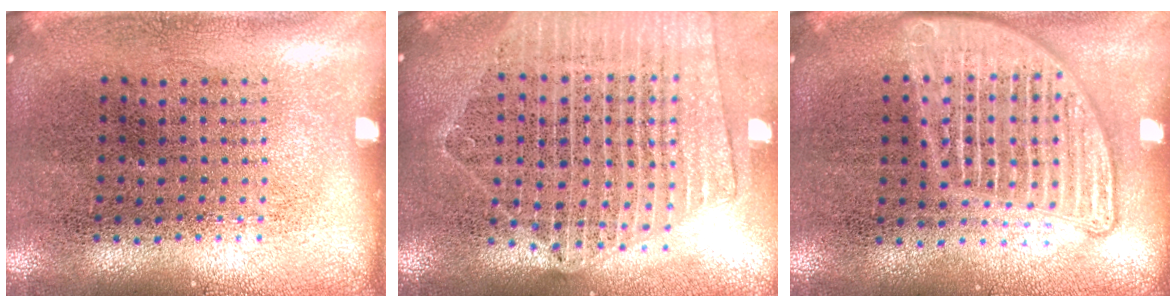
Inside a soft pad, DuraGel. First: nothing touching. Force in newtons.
{"total": 2.2, "press": 2.0, "slide": 0.9}
{"total": 2.8, "press": 2.8, "slide": 0.2}